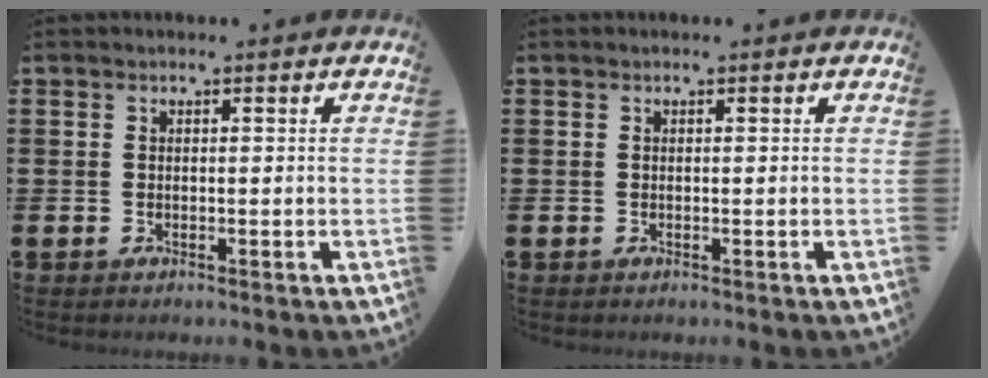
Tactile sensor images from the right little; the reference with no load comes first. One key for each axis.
{"total": 0.0}